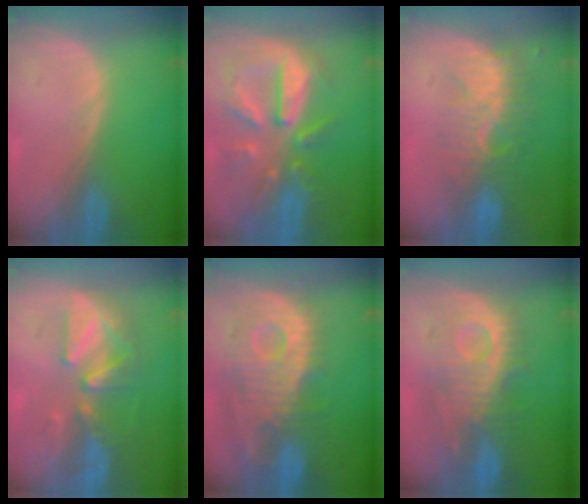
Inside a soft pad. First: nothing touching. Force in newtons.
{"total": 10.8, "press": 9.5, "slide": 5.2}
{"total": 8.6, "press": 7.7, "slide": 3.6}
{"total": 7.9, "press": 7.8, "slide": 1.3}
{"total": 12.4, "press": 10.9, "slide": 5.9}
{"total": 9.9, "press": 9.8, "slide": 1.8}